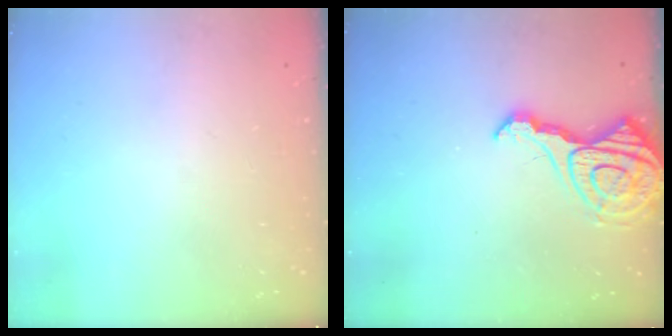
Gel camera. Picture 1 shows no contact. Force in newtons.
{"total": 13.1, "press": 13.0, "slide": 1.4}